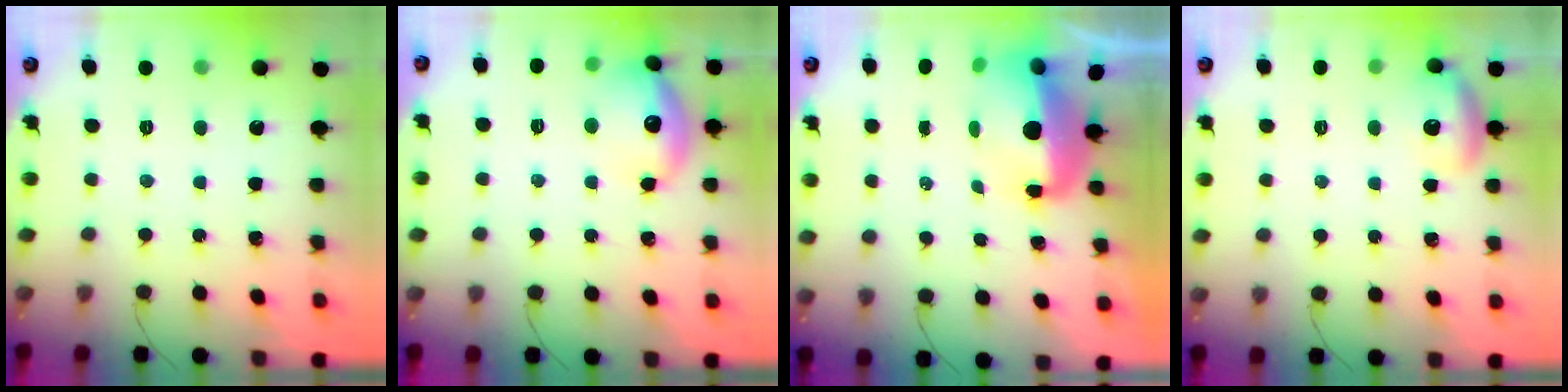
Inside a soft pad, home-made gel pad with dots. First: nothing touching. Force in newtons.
{"total": 15.0, "press": 14.9, "slide": 1.2}
{"total": 6.9, "press": 6.9, "slide": 1.0}
{"total": 10.2, "press": 9.3, "slide": 4.3}